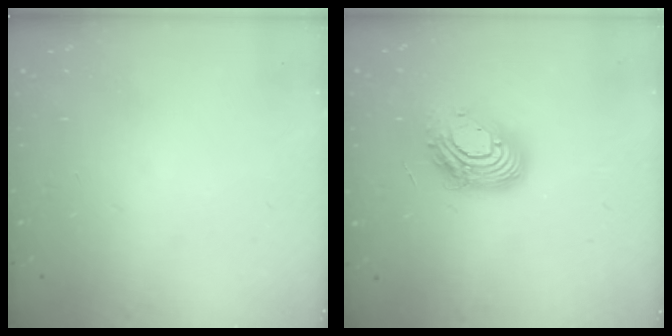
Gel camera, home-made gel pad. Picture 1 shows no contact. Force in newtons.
{"total": 14.4, "press": 14.3, "slide": 1.3}